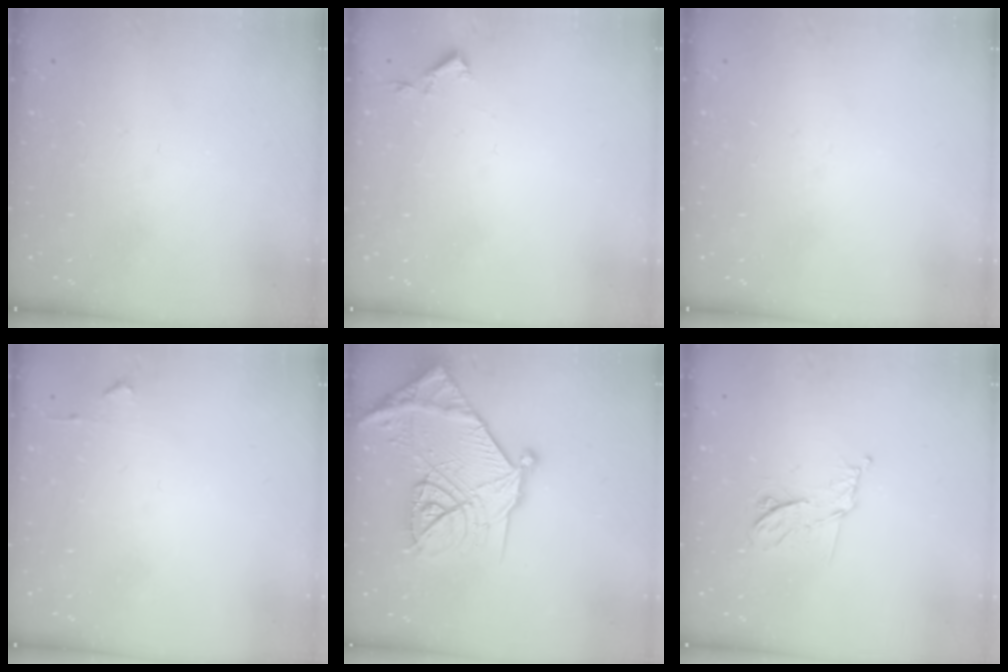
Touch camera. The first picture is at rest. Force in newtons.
{"total": 2.9, "press": 2.9, "slide": 0.5}
{"total": 0.0}
{"total": 5.1, "press": 5.0, "slide": 0.8}
{"total": 30.3, "press": 30.1, "slide": 3.2}
{"total": 9.4, "press": 9.4, "slide": 0.7}